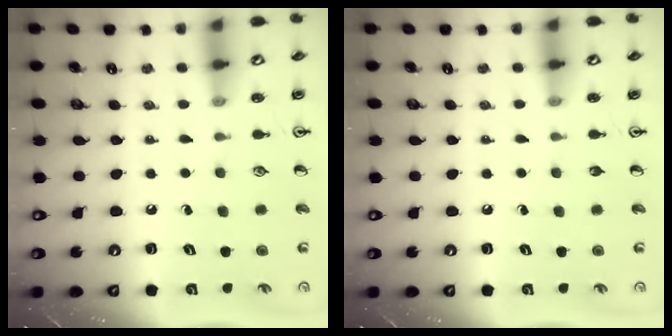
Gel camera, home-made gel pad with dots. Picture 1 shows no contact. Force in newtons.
{"total": 0.0}